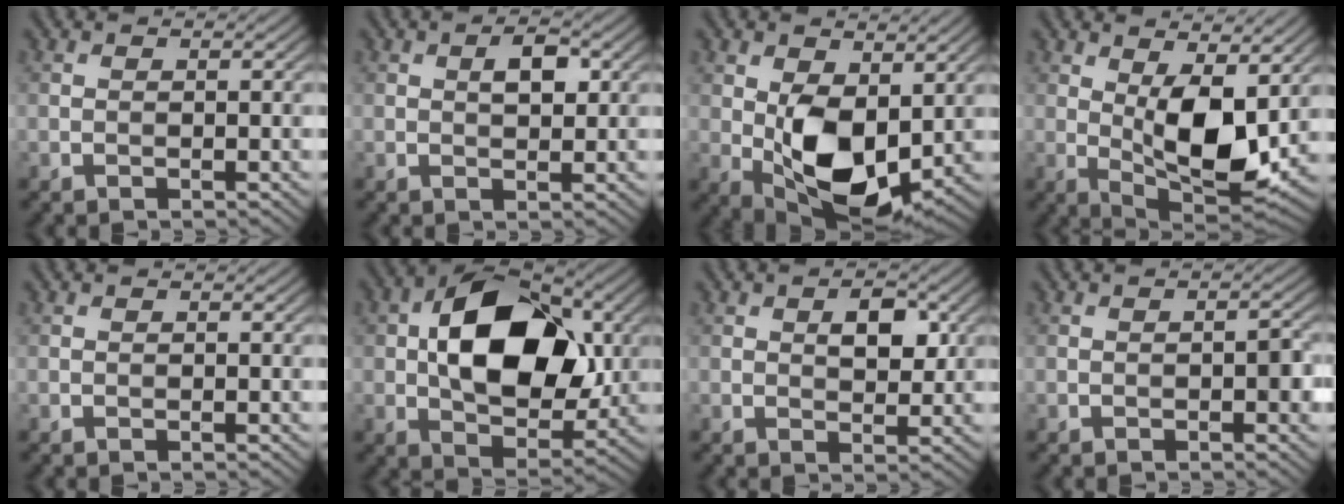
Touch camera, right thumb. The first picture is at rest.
{"total": 2.9, "force": [0.8, 1.4, 2.4], "torque": [-0.037, 0.001, 0.012]}
{"total": 10.7, "force": [0.2, 6.5, 8.5], "torque": [-0.172, -0.014, 0.008]}
{"total": 10.7, "force": [1.7, 4.8, 9.4], "torque": [-0.168, -0.013, 0.034]}
{"total": 0.0}
{"total": 14.4, "force": [2.0, 9.1, 10.9], "torque": [-0.185, 0.008, 0.033]}
{"total": 4.0, "force": [1.1, 2.2, 3.2], "torque": [-0.051, -0.002, 0.018]}
{"total": 1.8, "force": [-0.5, 0.6, 1.6], "torque": [-0.019, 0.005, -0.009]}